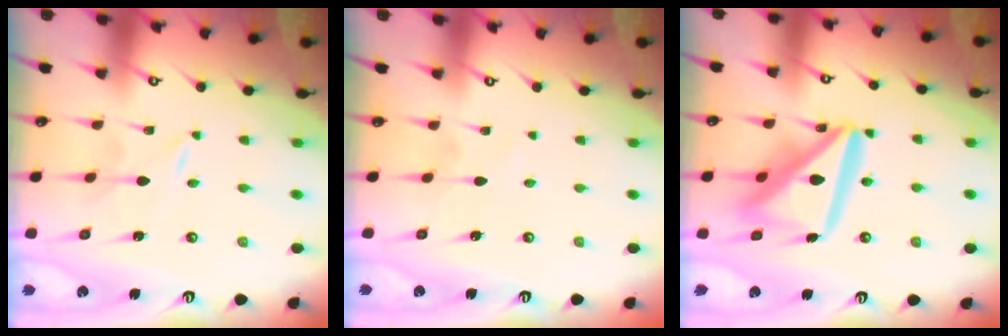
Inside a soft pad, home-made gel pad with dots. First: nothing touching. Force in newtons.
{"total": 1.1, "press": 1.1, "slide": 0.2}
{"total": 18.6, "press": 18.5, "slide": 2.2}